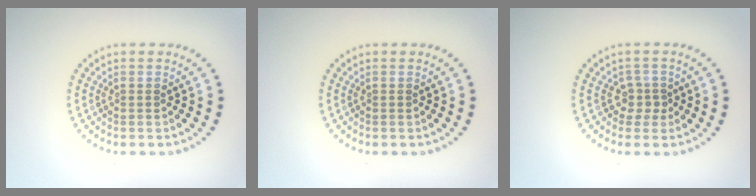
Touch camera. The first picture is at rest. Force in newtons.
{"total": 0.0}
{"total": 1.7, "press": 1.1, "slide": 1.3}